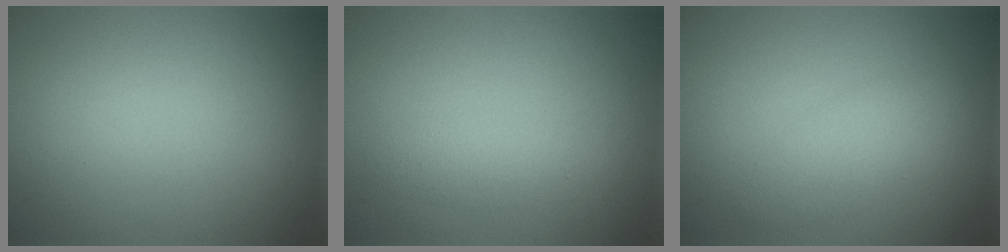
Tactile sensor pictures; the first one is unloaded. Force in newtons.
{"total": 1.6, "press": 1.6, "slide": 0.0}
{"total": 2.7, "press": 2.7, "slide": 0.0}